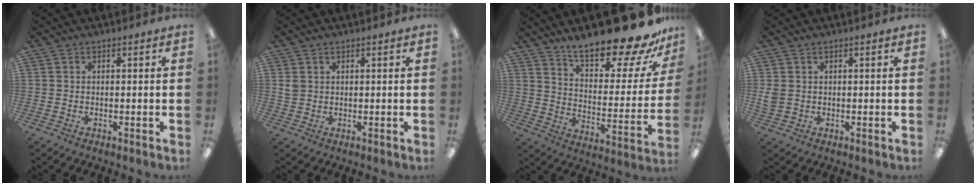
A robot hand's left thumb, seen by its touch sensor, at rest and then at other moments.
{"total": 1.7, "force": [0.9, 1.2, 0.8], "torque": [-0.019, 0.002, 0.016]}
{"total": 21.6, "force": [17.8, 5.9, 10.6], "torque": [-0.151, -0.128, 0.296]}
{"total": 2.4, "force": [0.5, 2.0, 1.2], "torque": [-0.024, 0.003, 0.010]}